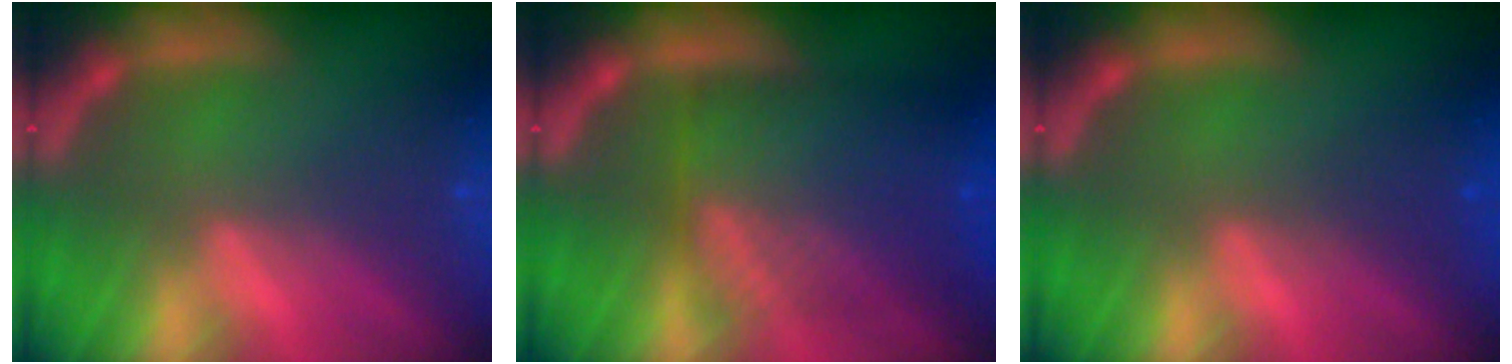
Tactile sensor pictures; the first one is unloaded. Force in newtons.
{"total": 9.5}
{"total": 1.4}